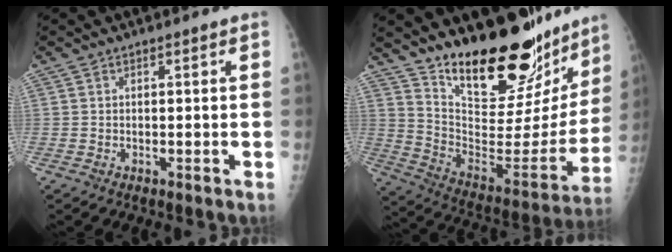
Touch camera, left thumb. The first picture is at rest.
{"total": 28.4, "force": [22.8, 9.6, 14.0], "torque": [-0.183, -0.138, 0.343]}